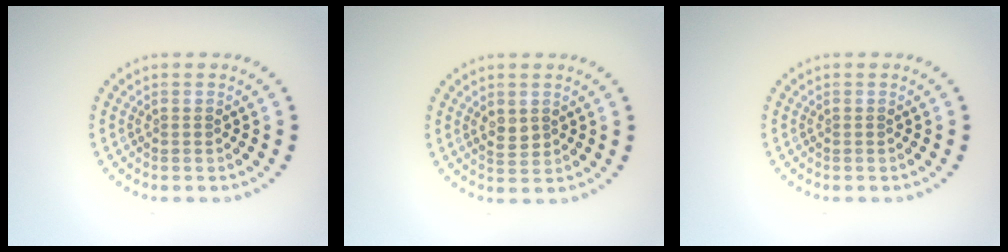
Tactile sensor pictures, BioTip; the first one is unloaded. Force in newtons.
{"total": 1.5, "press": 1.5, "slide": 0.3}
{"total": 0.0}